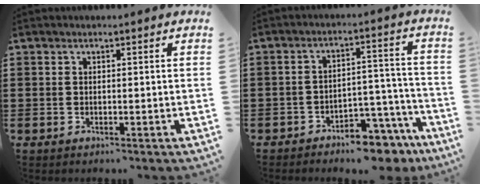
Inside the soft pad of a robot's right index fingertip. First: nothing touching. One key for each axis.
{"total": 5.4, "fx": -5.0, "fy": 1.3, "fz": 1.6, "tx": -0.027, "ty": 0.013, "tz": -0.096}